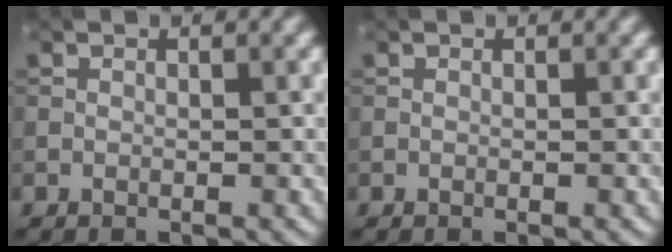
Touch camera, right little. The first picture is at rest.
{"total": 0.0}